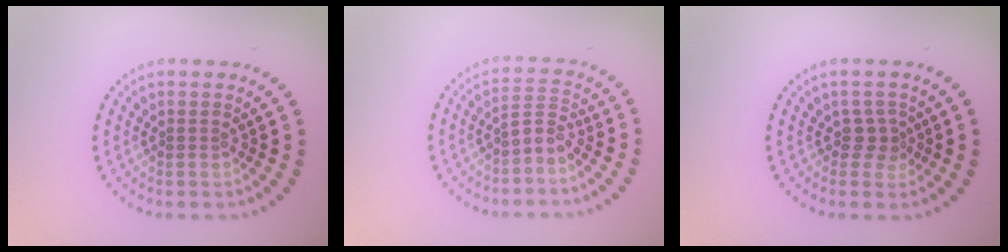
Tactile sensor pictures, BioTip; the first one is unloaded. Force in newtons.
{"total": 1.8, "press": 1.4, "slide": 1.2}
{"total": 1.6, "press": 1.3, "slide": 1.0}